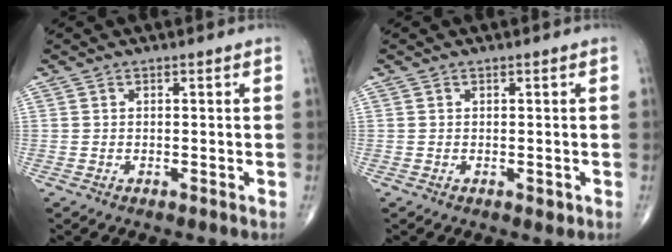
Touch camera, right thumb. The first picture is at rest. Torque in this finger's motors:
{"motor_torque": [0.23, 0.34, -0.35, -0.08, 0.04]}